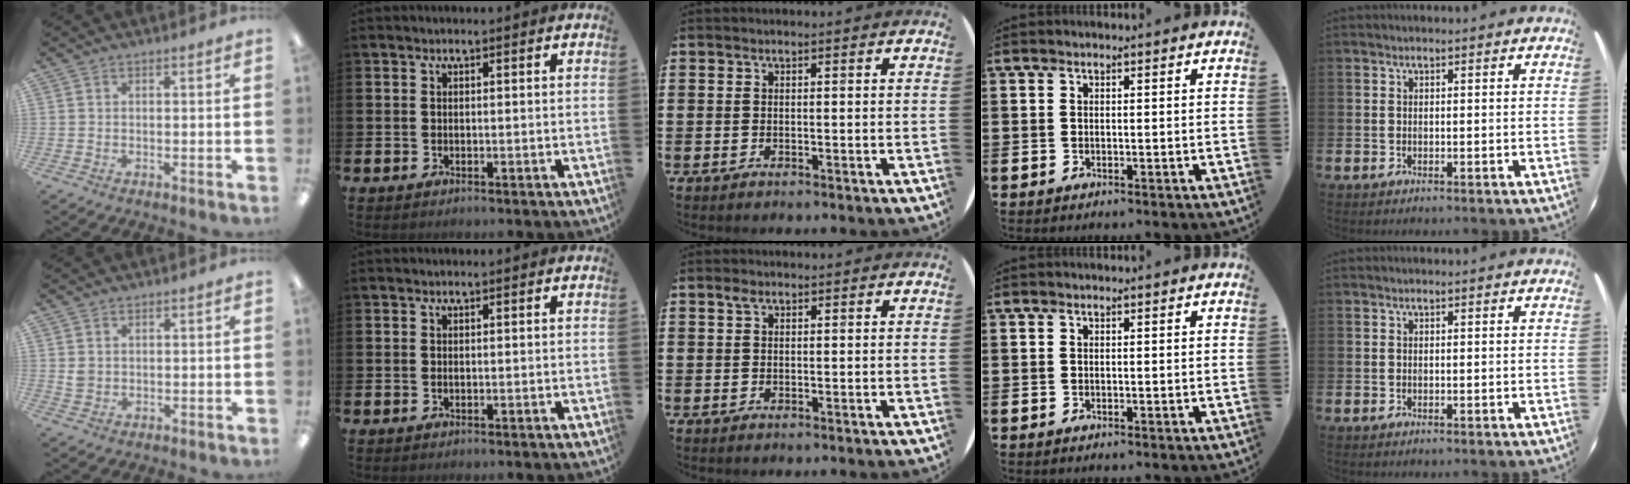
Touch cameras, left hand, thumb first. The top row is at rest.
{"thumb": {"total": 2.1, "force": [0.9, 1.7, 0.7], "torque": [-0.009, -0.001, 0.016]}, "middle": {"total": 1.0, "force": [0.5, 0.6, 0.6], "torque": [-0.004, 0.002, 0.007]}}